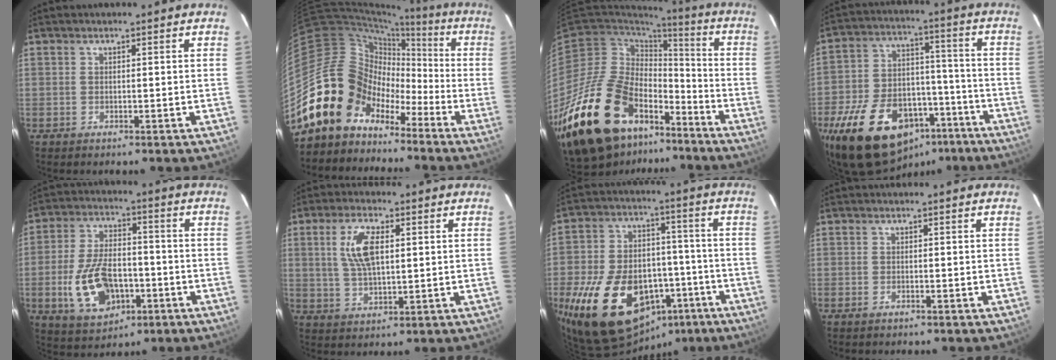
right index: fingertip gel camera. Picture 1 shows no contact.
{"total": 15.5, "force": [-10.1, 11.1, 3.9], "torque": [-0.080, 0.039, -0.187]}
{"total": 31.0, "force": [-18.9, 16.8, 17.9], "torque": [-0.359, -0.009, -0.295]}
{"total": 24.2, "force": [-14.4, 14.0, 13.5], "torque": [-0.270, 0.021, -0.209]}
{"total": 14.3, "force": [-4.4, 8.4, 10.7], "torque": [-0.225, -0.001, -0.061]}
{"total": 8.3, "force": [2.1, 3.5, 7.2], "torque": [-0.140, 0.007, 0.043]}
{"total": 25.5, "force": [-11.6, 16.1, 16.0], "torque": [-0.329, 0.013, -0.156]}
{"total": 0.5, "force": [-0.4, 0.2, 0.3], "torque": [-0.005, -0.001, -0.010]}